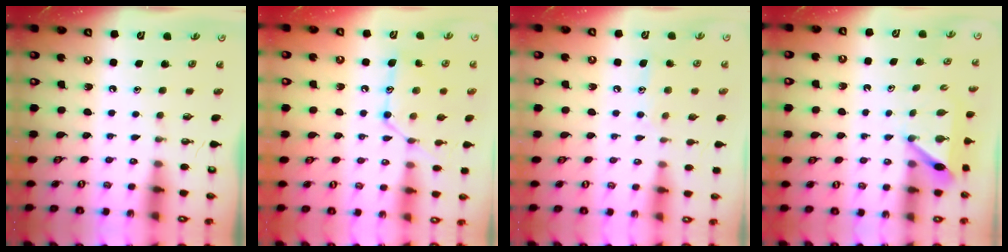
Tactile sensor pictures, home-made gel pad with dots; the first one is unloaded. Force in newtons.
{"total": 14.8, "press": 14.8, "slide": 1.2}
{"total": 8.6, "press": 8.6, "slide": 0.5}
{"total": 6.1, "press": 6.1, "slide": 0.2}